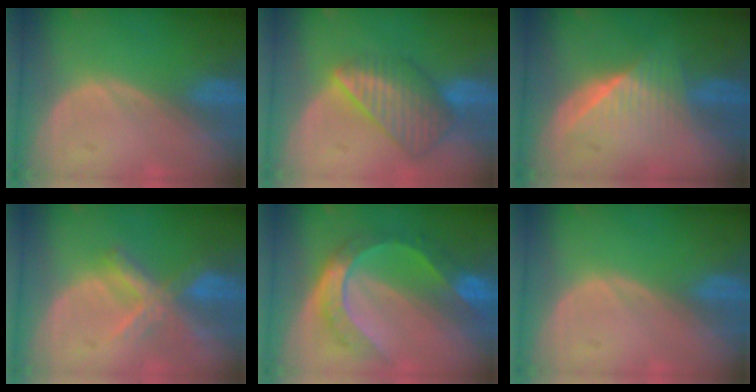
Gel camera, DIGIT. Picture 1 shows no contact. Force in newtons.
{"total": 8.7, "press": 7.6, "slide": 4.3}
{"total": 6.4, "press": 5.9, "slide": 2.3}
{"total": 7.3, "press": 6.2, "slide": 3.8}
{"total": 8.4, "press": 8.3, "slide": 0.9}
{"total": 0.0}